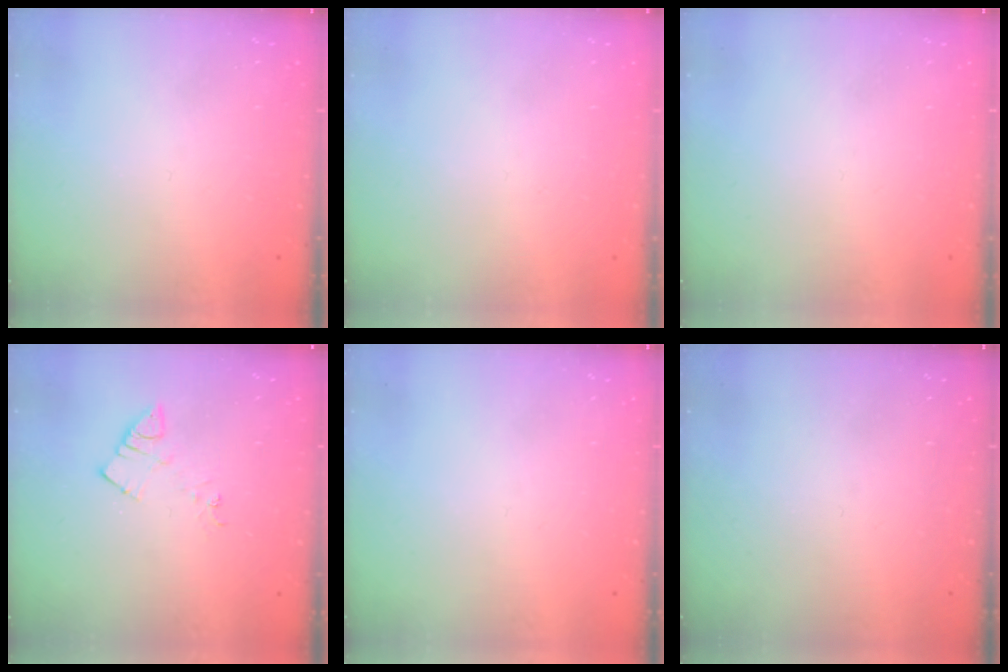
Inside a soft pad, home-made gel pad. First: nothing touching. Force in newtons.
{"total": 1.9, "press": 1.9, "slide": 0.1}
{"total": 1.5, "press": 1.5, "slide": 0.1}
{"total": 5.2, "press": 5.2, "slide": 0.7}
{"total": 0.0}
{"total": 0.0}